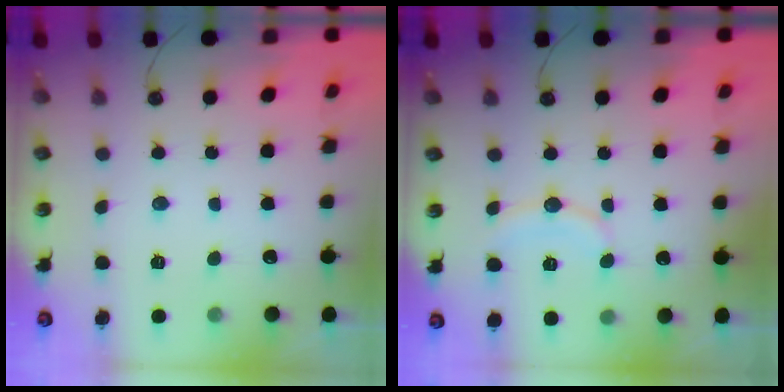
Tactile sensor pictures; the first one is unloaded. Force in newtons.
{"total": 8.2, "press": 8.2, "slide": 0.9}